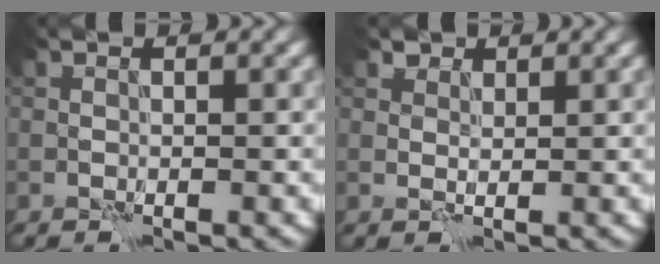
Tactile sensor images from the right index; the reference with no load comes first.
{"total": 2.0, "force": [1.7, 1.0, 0.3], "torque": [-0.004, -0.008, 0.033]}